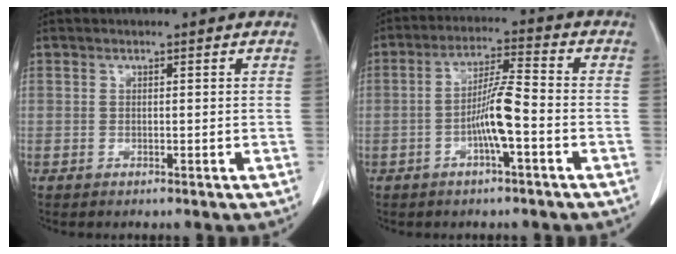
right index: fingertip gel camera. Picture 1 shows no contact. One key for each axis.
{"total": 7.6, "fx": -2.4, "fy": 0.9, "fz": 7.1, "tx": -0.144, "ty": 0.012, "tz": -0.043}